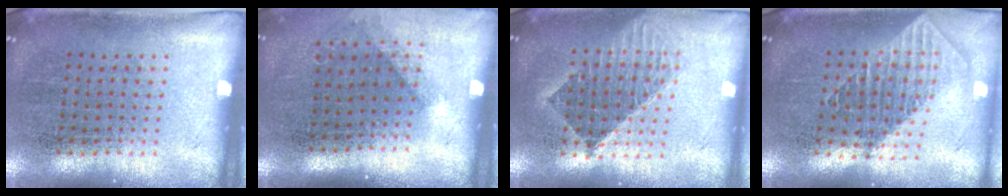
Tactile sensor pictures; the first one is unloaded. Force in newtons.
{"total": 1.2, "press": 0.9, "slide": 0.7}
{"total": 1.6, "press": 1.3, "slide": 0.9}
{"total": 1.8, "press": 1.5, "slide": 1.0}